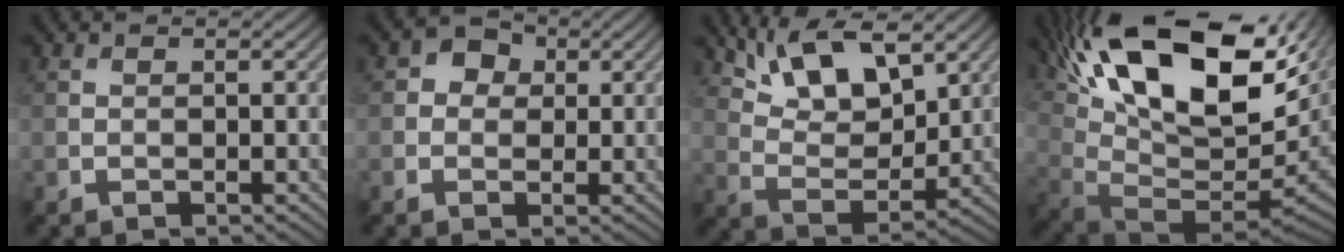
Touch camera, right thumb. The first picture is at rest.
{"total": 3.1, "force": [0.5, 2.7, 1.4], "torque": [-0.022, 0.005, -0.001]}
{"total": 11.3, "force": [7.3, 4.5, 7.2], "torque": [-0.137, -0.003, 0.127]}
{"total": 20.6, "force": [8.8, 7.9, 16.8], "torque": [-0.311, 0.020, 0.171]}